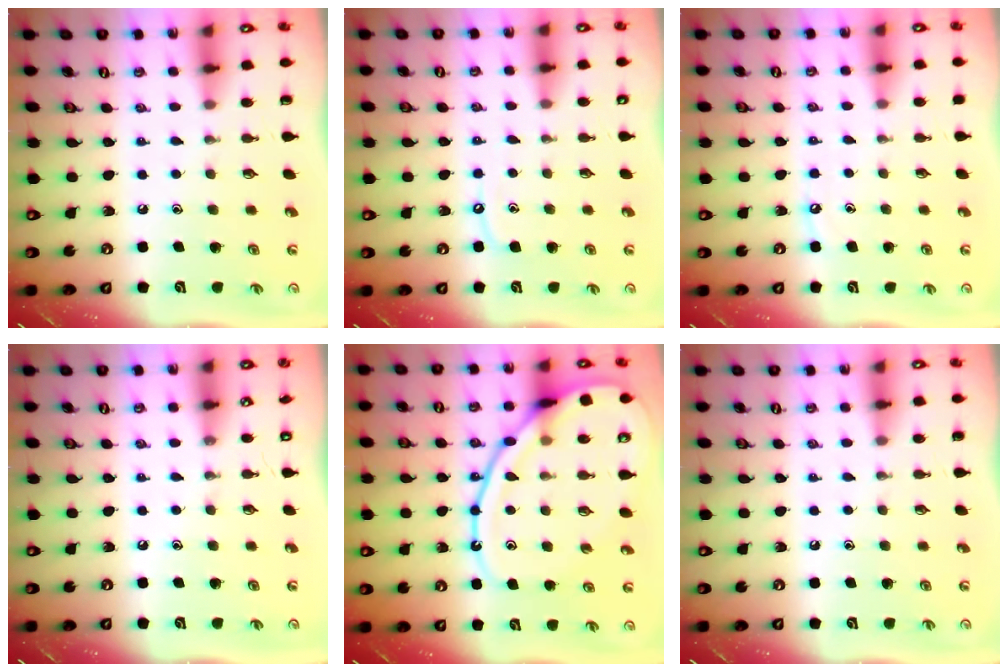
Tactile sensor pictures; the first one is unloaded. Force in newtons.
{"total": 6.0, "press": 5.9, "slide": 0.8}
{"total": 4.0, "press": 3.9, "slide": 0.6}
{"total": 0.0}
{"total": 16.6, "press": 16.6, "slide": 1.1}
{"total": 0.0}